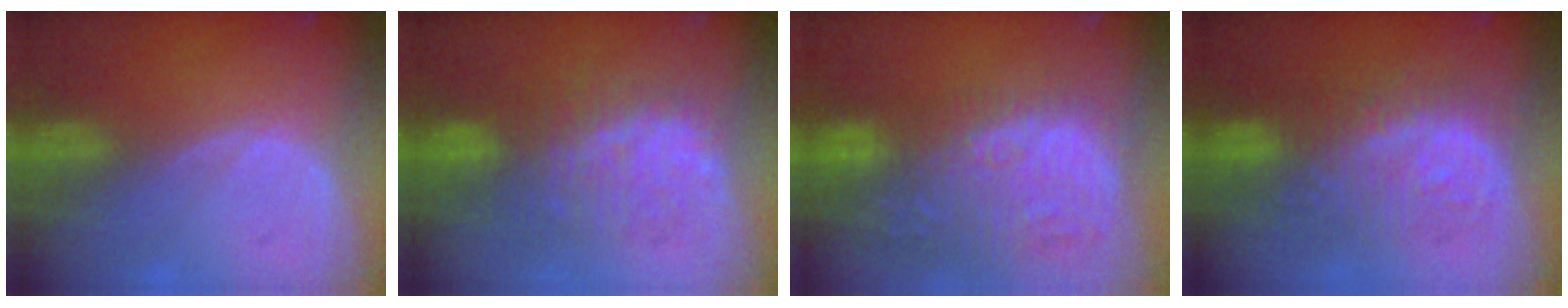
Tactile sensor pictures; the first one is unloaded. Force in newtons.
{"total": 8.6, "press": 8.5, "slide": 0.8}
{"total": 14.6, "press": 12.6, "slide": 7.4}
{"total": 9.2, "press": 9.2, "slide": 0.0}